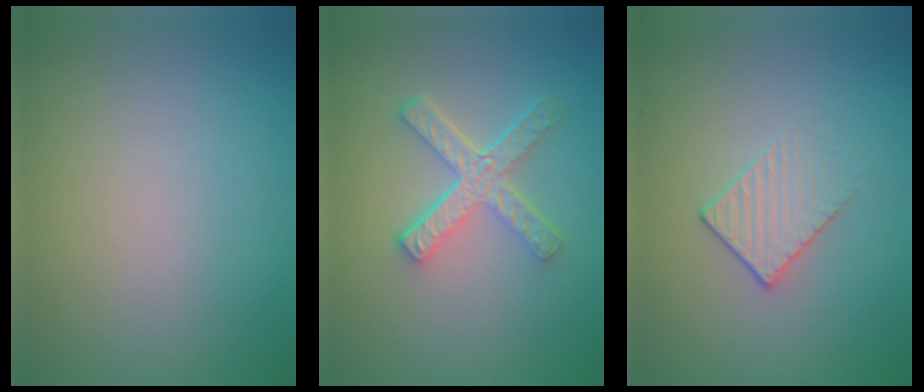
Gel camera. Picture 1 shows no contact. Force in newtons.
{"total": 4.5, "press": 3.3, "slide": 3.1}
{"total": 1.6, "press": 1.1, "slide": 1.1}